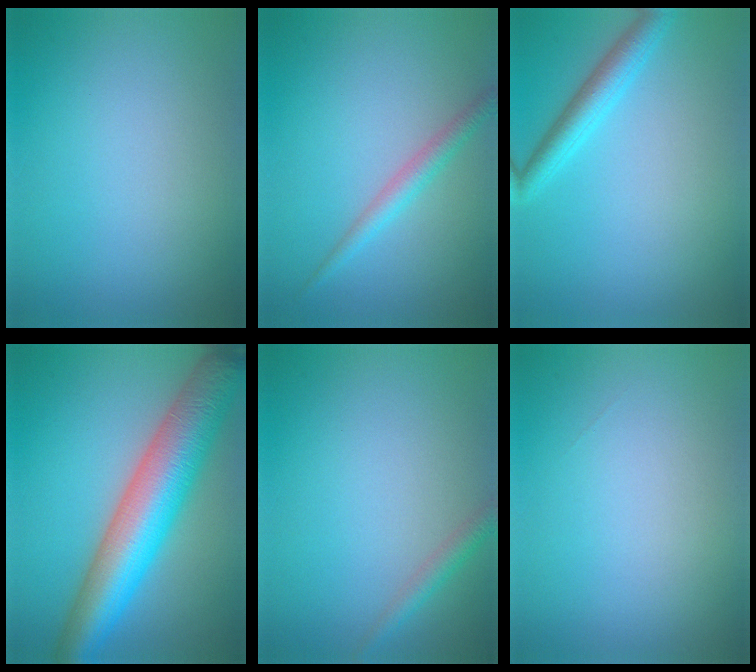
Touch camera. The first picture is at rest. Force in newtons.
{"total": 2.0, "press": 2.0, "slide": 0.0}
{"total": 3.0, "press": 2.9, "slide": 0.2}
{"total": 10.5, "press": 10.4, "slide": 0.2}
{"total": 1.5, "press": 1.5, "slide": 0.0}
{"total": 0.0}